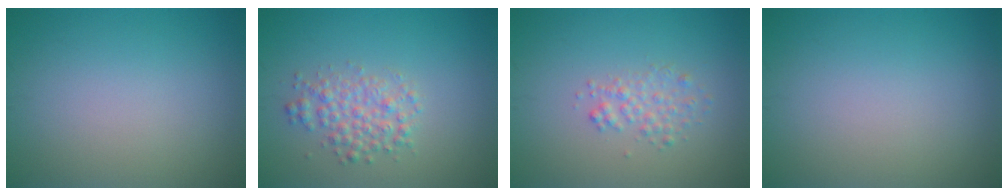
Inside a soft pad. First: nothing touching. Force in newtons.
{"total": 2.8, "press": 2.8, "slide": 0.1}
{"total": 1.7, "press": 1.7, "slide": 0.1}
{"total": 0.0}